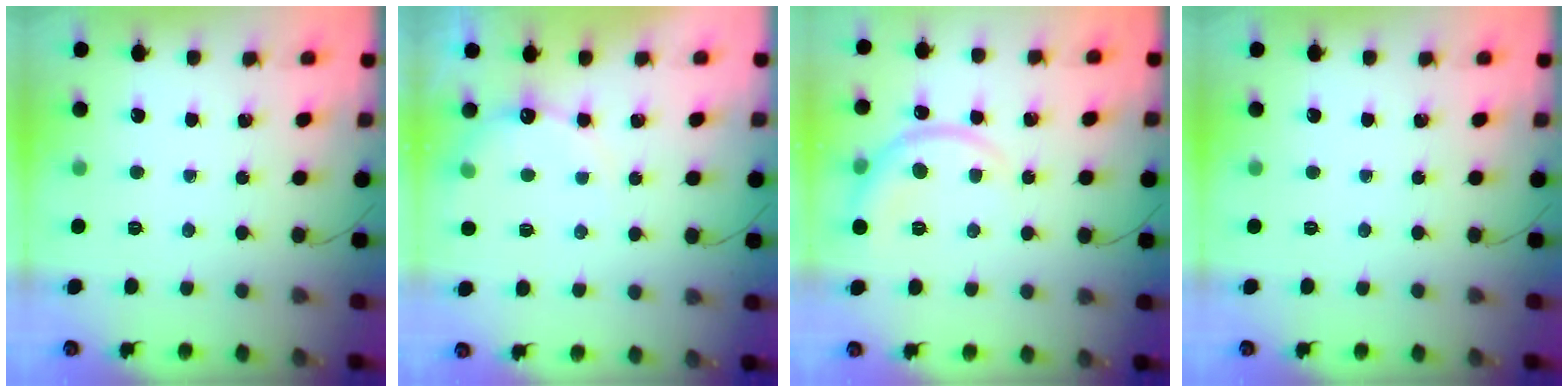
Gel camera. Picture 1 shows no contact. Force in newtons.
{"total": 8.4, "press": 8.3, "slide": 0.9}
{"total": 6.7, "press": 6.7, "slide": 0.8}
{"total": 0.0}